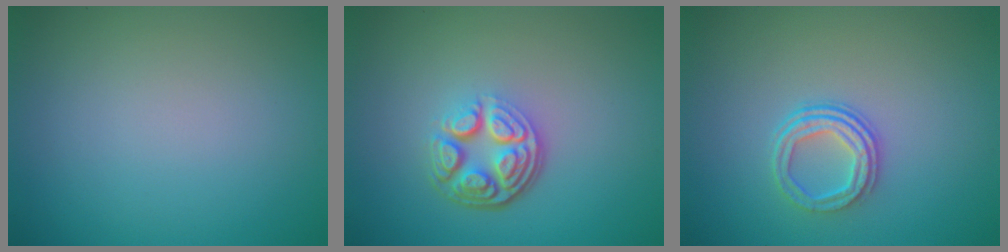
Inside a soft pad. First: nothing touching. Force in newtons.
{"total": 5.0, "press": 3.5, "slide": 3.6}
{"total": 3.0, "press": 2.3, "slide": 1.9}